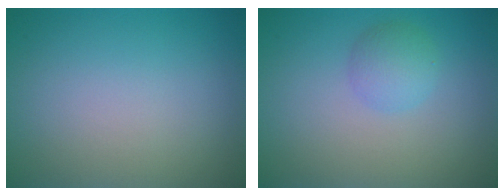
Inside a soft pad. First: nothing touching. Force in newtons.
{"total": 2.1, "press": 2.1, "slide": 0.0}